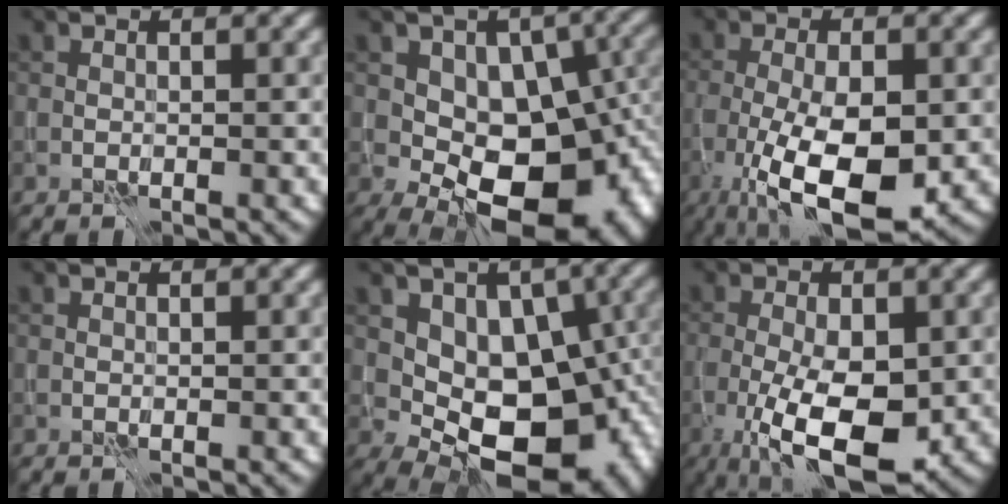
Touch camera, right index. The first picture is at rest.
{"total": 13.9, "force": [-2.0, 8.7, 10.6], "torque": [-0.098, -0.003, -0.020]}
{"total": 9.9, "force": [-3.2, 3.7, 8.6], "torque": [-0.163, -0.015, -0.052]}
{"total": 0.0}
{"total": 12.4, "force": [-0.3, 7.9, 9.6], "torque": [-0.101, -0.013, 0.002]}
{"total": 8.7, "force": [-2.6, 3.3, 7.6], "torque": [-0.140, -0.008, -0.044]}